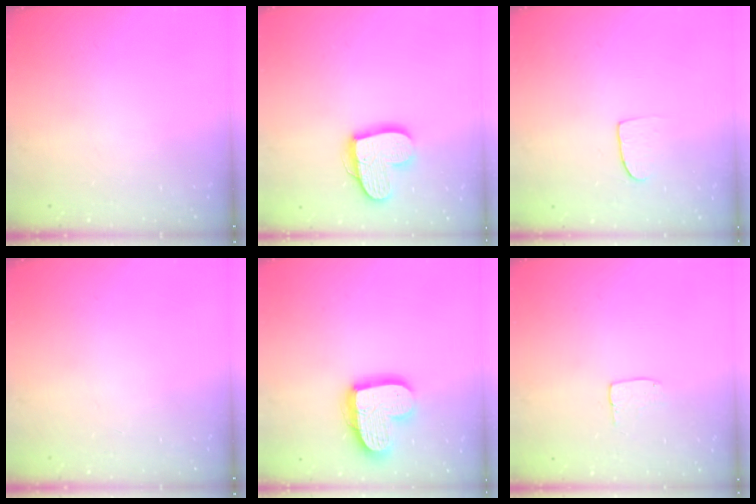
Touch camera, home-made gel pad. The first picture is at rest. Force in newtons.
{"total": 15.0, "press": 14.9, "slide": 1.1}
{"total": 6.4, "press": 6.3, "slide": 0.4}
{"total": 0.0}
{"total": 16.2, "press": 16.2, "slide": 1.1}
{"total": 3.8, "press": 3.8, "slide": 0.2}